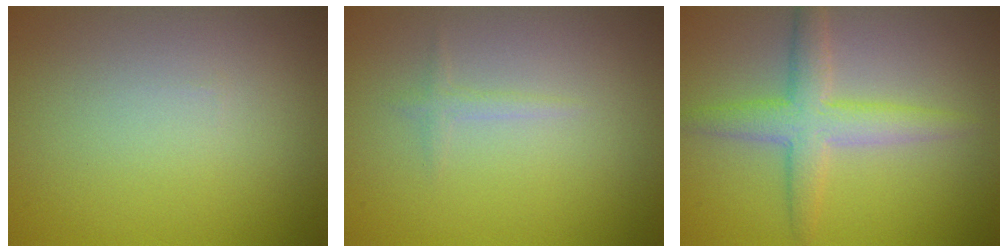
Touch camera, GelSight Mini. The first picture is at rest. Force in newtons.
{"total": 0.8, "press": 0.8, "slide": 0.1}
{"total": 4.1, "press": 4.1, "slide": 0.0}